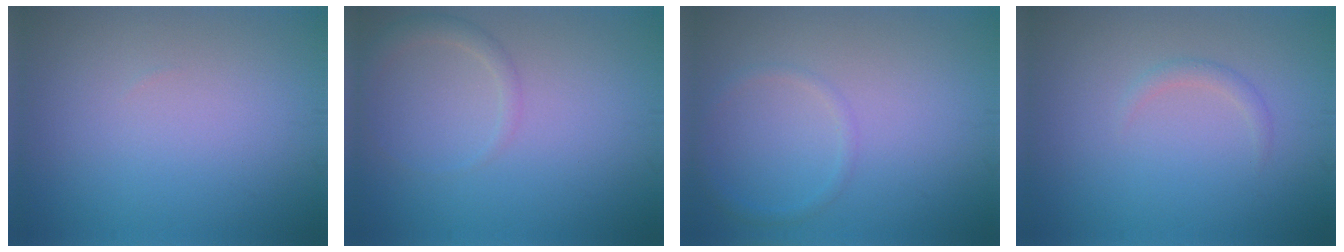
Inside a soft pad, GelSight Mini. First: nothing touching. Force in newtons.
{"total": 1.5, "press": 1.5, "slide": 0.1}
{"total": 1.1, "press": 1.1, "slide": 0.1}
{"total": 1.0, "press": 1.0, "slide": 0.0}